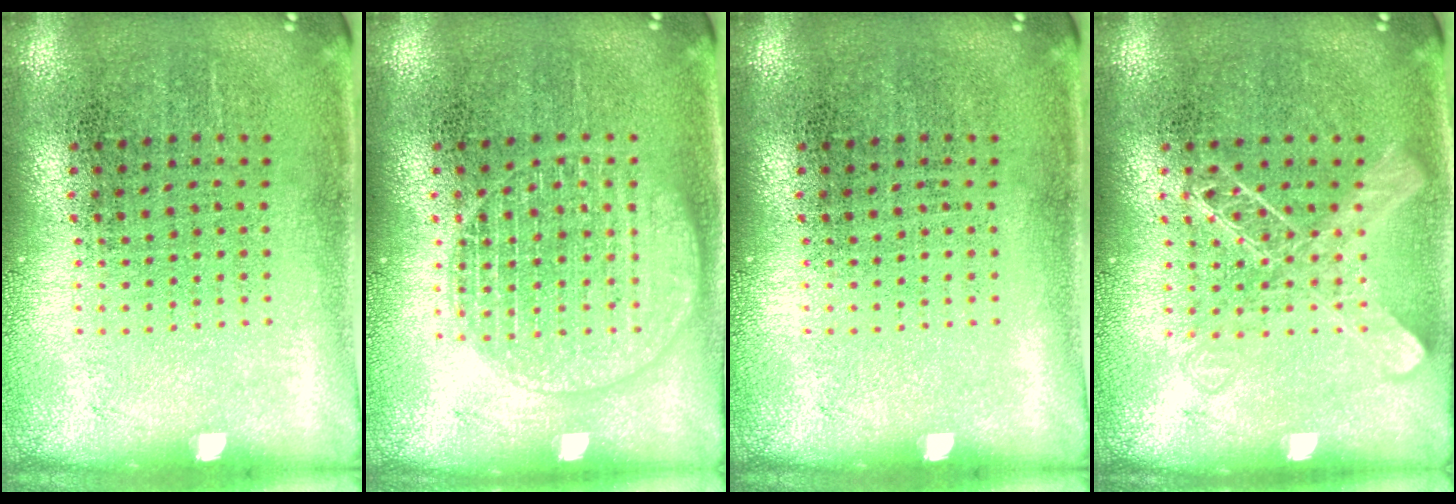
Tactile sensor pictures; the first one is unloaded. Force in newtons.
{"total": 2.7, "press": 2.7, "slide": 0.5}
{"total": 0.0}
{"total": 2.0, "press": 1.9, "slide": 0.3}